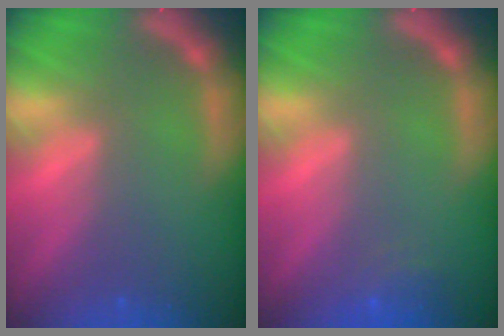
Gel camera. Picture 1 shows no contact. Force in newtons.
{"total": 1.9}